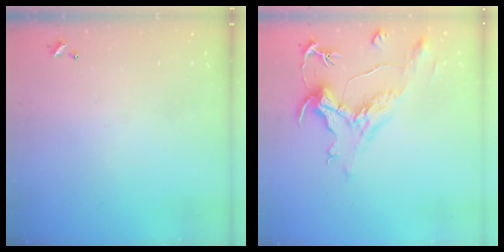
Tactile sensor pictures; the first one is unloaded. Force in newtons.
{"total": 1.6, "press": 0.1, "slide": 1.6}